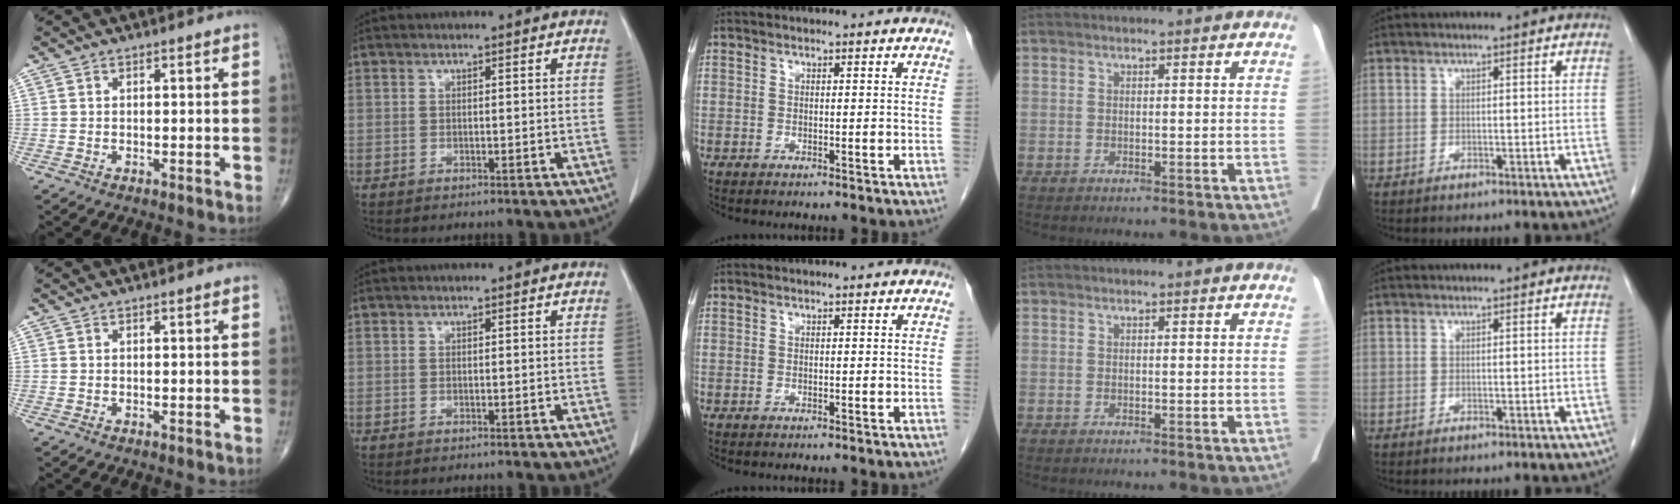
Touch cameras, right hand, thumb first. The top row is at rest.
{}